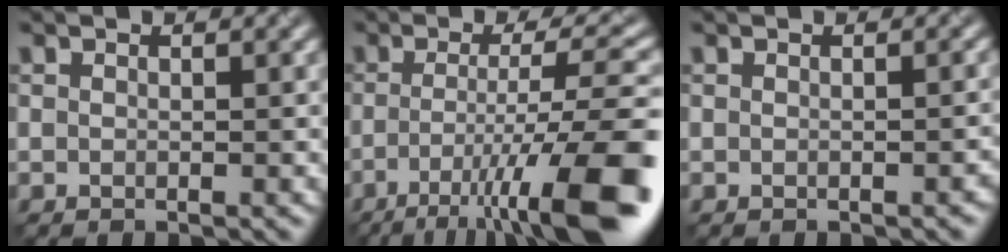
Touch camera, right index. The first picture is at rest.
{"total": 11.9, "force": [-5.5, 2.4, 10.3], "torque": [-0.151, -0.001, -0.080]}
{"total": 0.9, "force": [-0.2, 0.4, 0.7], "torque": [0.003, 0.011, -0.003]}